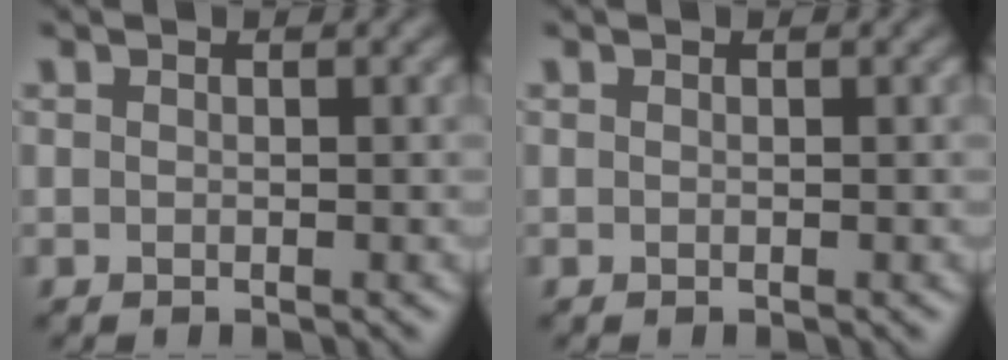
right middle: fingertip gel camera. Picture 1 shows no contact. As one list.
[{"total": 0.0}]